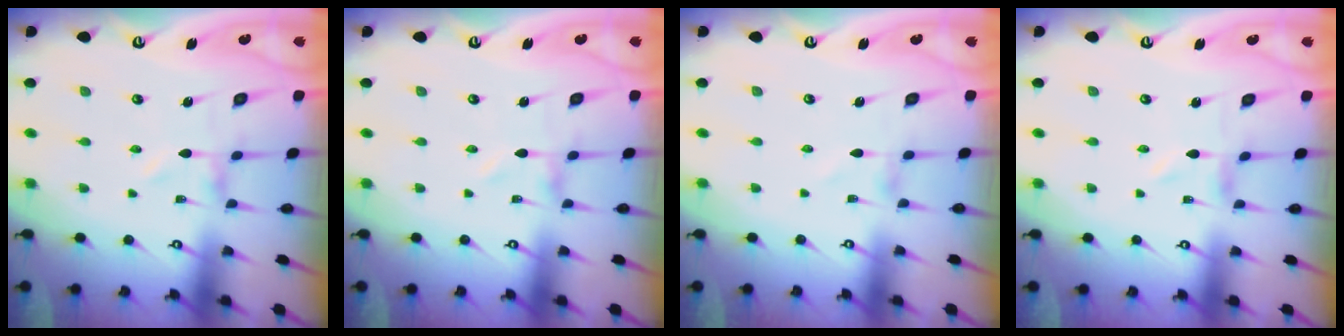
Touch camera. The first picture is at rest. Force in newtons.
{"total": 0.0}
{"total": 0.0}
{"total": 0.5, "press": 0.5, "slide": 0.2}